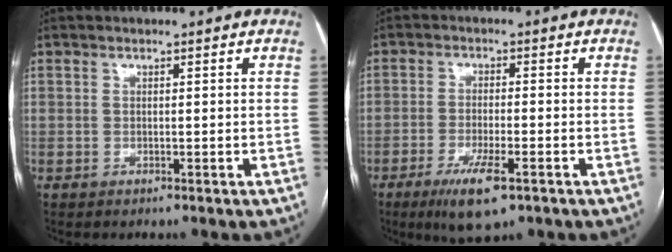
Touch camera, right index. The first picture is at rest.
{"total": 7.5, "force": [-4.2, 1.4, 6.0], "torque": [-0.111, -0.016, -0.067]}